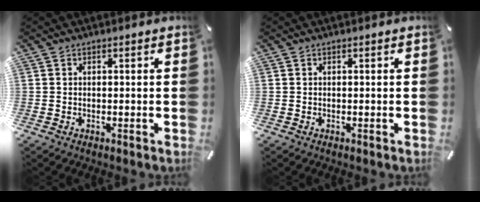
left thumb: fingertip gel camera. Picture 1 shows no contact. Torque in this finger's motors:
{"motor_torque": [-0.01, 0.01, -0.02, 0.01, 0.00]}